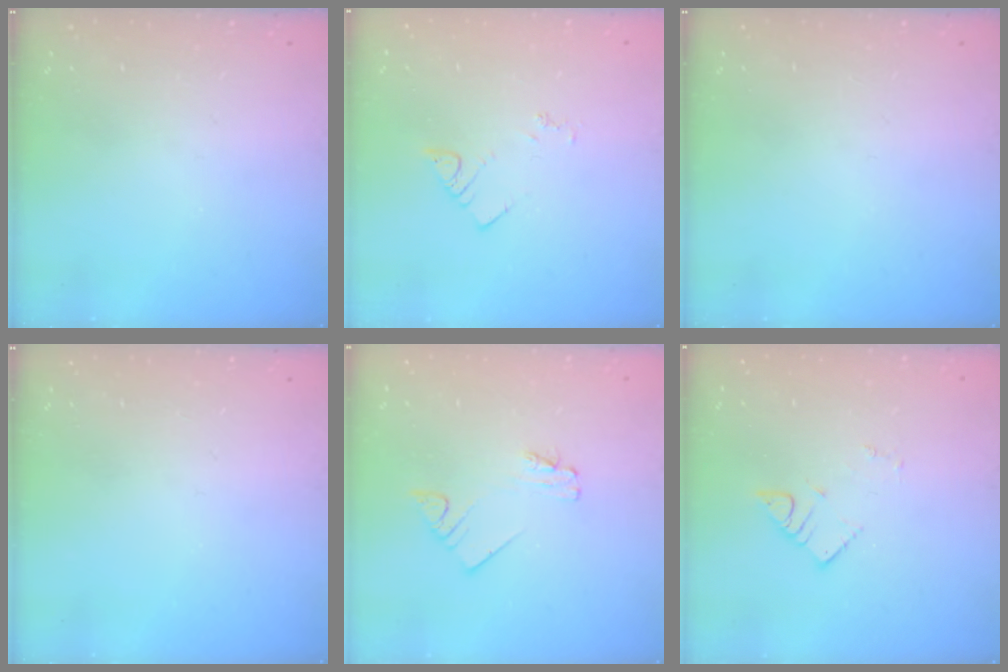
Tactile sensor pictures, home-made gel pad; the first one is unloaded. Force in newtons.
{"total": 3.2, "press": 3.1, "slide": 0.5}
{"total": 0.0}
{"total": 0.0}
{"total": 2.0, "press": 2.0, "slide": 0.3}
{"total": 3.2, "press": 3.2, "slide": 0.1}